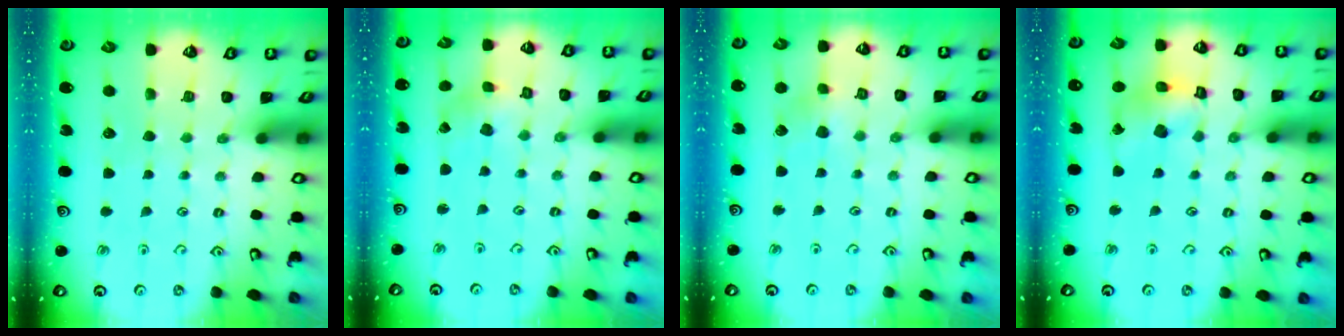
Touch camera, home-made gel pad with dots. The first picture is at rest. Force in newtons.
{"total": 1.1, "press": 1.0, "slide": 0.4}
{"total": 5.8, "press": 5.7, "slide": 0.7}
{"total": 11.9, "press": 11.8, "slide": 1.4}